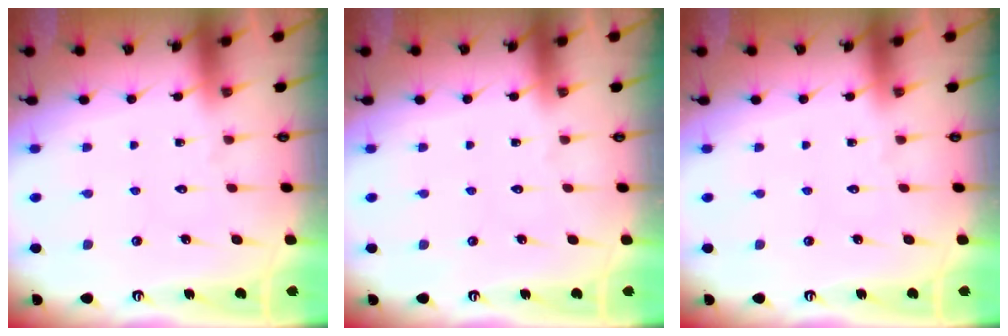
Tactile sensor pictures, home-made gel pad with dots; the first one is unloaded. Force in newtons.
{"total": 0.0}
{"total": 0.0}